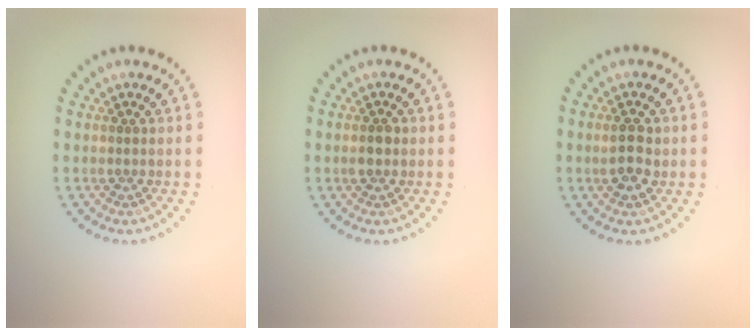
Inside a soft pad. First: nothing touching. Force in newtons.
{"total": 1.3, "press": 1.3, "slide": 0.1}
{"total": 2.6, "press": 2.6, "slide": 0.2}